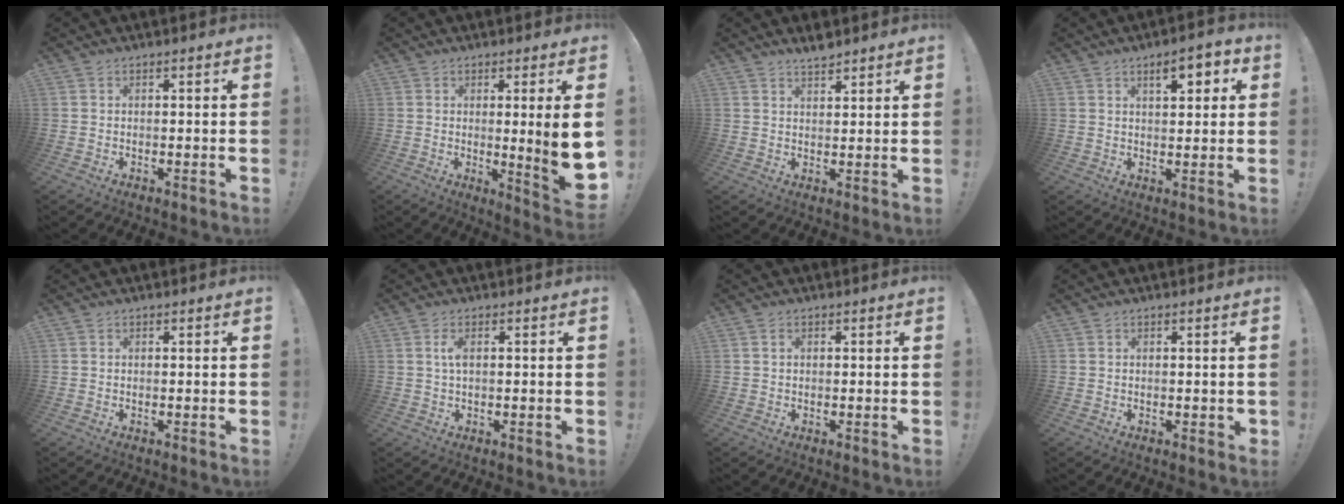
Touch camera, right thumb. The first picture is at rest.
{"total": 10.3, "force": [0.1, -0.1, 10.3], "torque": [-0.147, -0.016, -0.001]}
{"total": 3.4, "force": [3.1, 0.5, 1.2], "torque": [-0.019, -0.020, 0.054]}
{"total": 6.9, "force": [3.1, 2.8, 5.5], "torque": [-0.063, -0.010, 0.043]}
{"total": 0.0}
{"total": 2.7, "force": [0.4, 1.0, 2.5], "torque": [-0.042, 0.003, 0.003]}
{"total": 0.8, "force": [0.3, 0.6, 0.5], "torque": [-0.013, 0.004, 0.007]}
{"total": 1.0, "force": [0.2, 0.9, 0.4], "torque": [-0.004, 0.001, 0.003]}